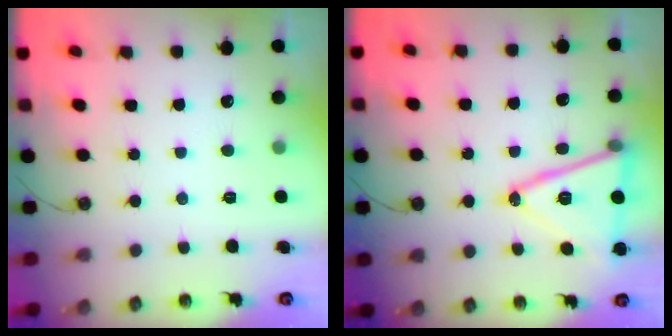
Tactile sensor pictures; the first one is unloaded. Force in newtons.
{"total": 17.5, "press": 17.2, "slide": 3.4}